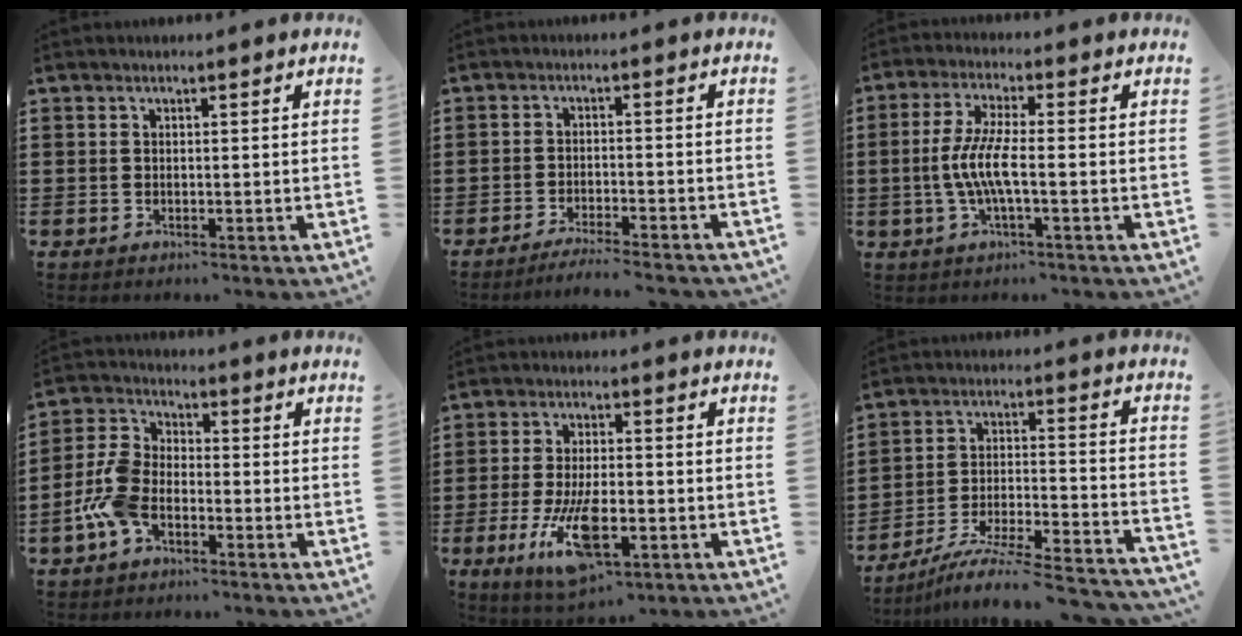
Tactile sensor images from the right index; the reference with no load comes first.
{"total": 3.2, "force": [-3.1, -0.3, 0.8], "torque": [-0.016, -0.001, -0.062]}
{"total": 6.5, "force": [-1.5, 1.1, 6.2], "torque": [-0.144, -0.015, -0.038]}
{"total": 7.2, "force": [-3.2, 4.0, 5.1], "torque": [-0.137, 0.003, -0.069]}
{"total": 10.9, "force": [-3.8, 4.1, 9.3], "torque": [-0.190, -0.013, -0.067]}
{"total": 9.1, "force": [-7.9, 0.4, 4.6], "torque": [-0.078, 0.002, -0.158]}